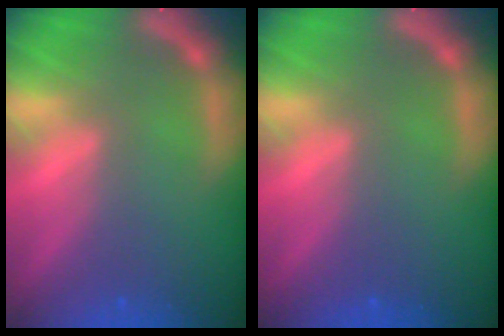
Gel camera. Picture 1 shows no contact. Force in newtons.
{"total": 0.0}